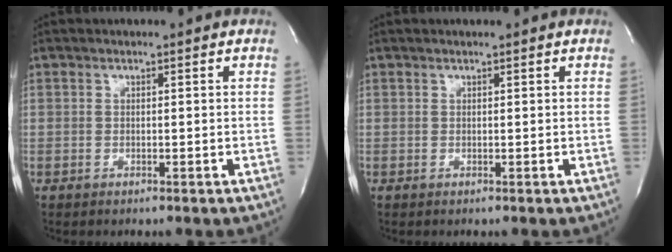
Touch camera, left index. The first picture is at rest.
{"total": 0.6, "force": [0.5, 0.0, 0.3], "torque": [-0.007, 0.003, 0.009]}